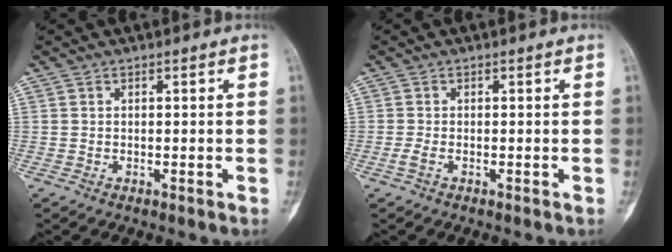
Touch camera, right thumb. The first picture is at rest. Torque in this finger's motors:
{"motor_torque": [0.48, 0.48, 0.14, -0.13, 0.00]}